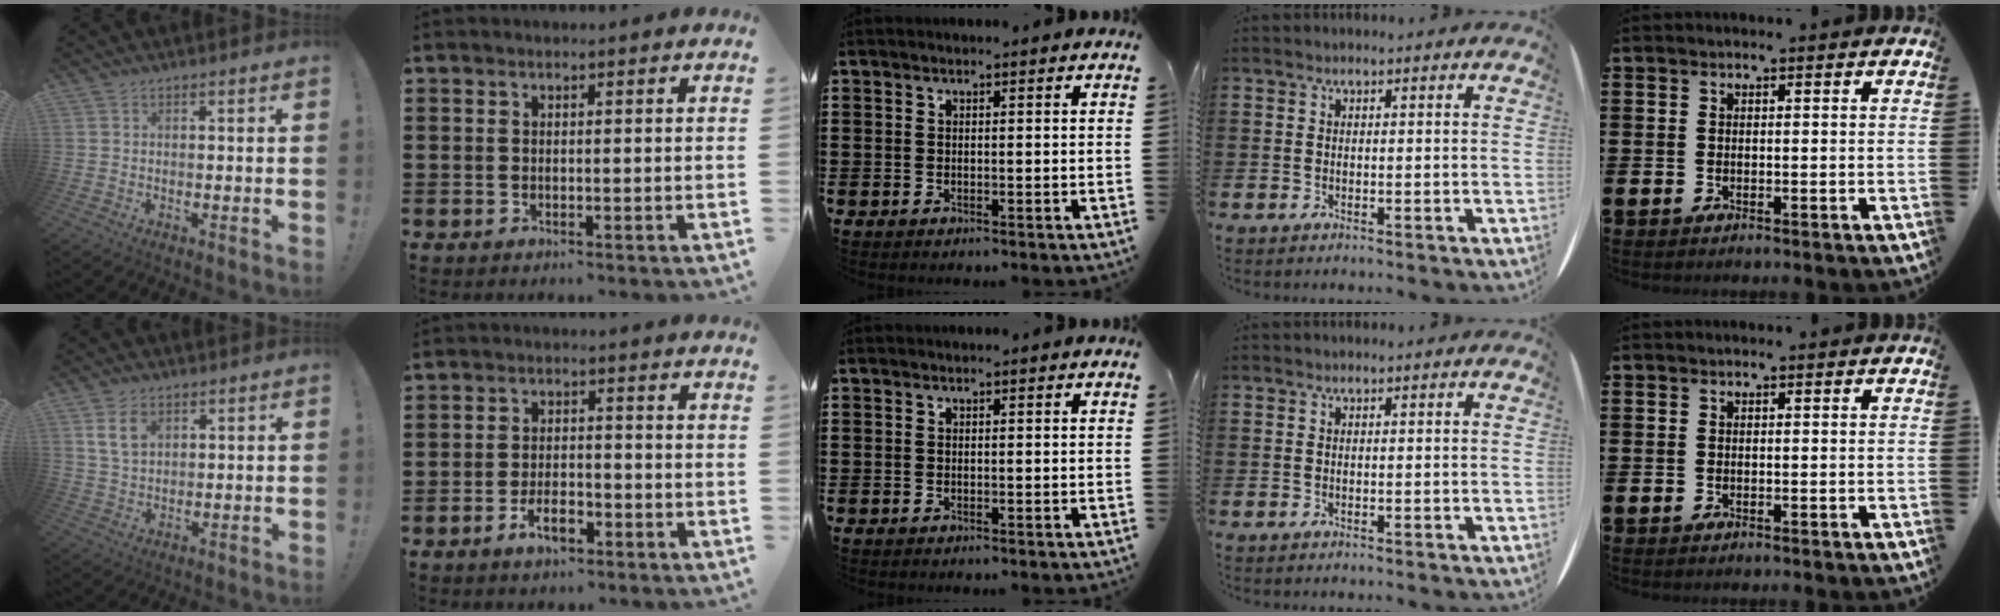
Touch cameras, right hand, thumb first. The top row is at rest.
{"thumb": {"total": 6.3, "force": [2.7, 4.1, 3.9], "torque": [-0.068, 0.000, 0.052]}, "index": {"total": 4.5, "force": [-2.6, 1.9, 3.2], "torque": [-0.060, 0.004, -0.049]}}